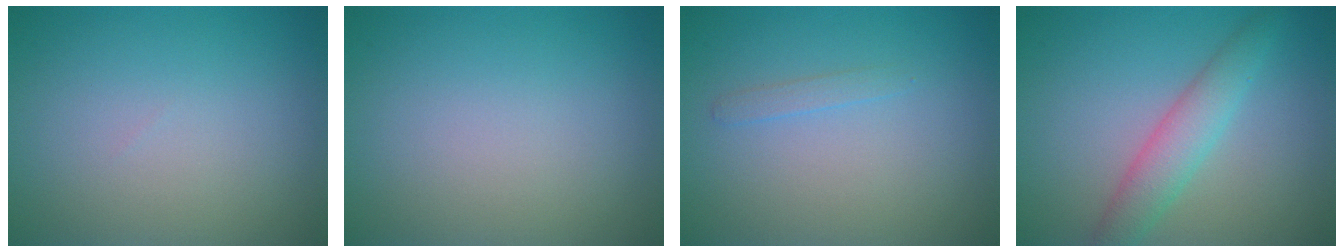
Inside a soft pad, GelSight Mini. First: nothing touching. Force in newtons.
{"total": 0.0}
{"total": 0.8, "press": 0.8, "slide": 0.0}
{"total": 3.4, "press": 3.4, "slide": 0.1}